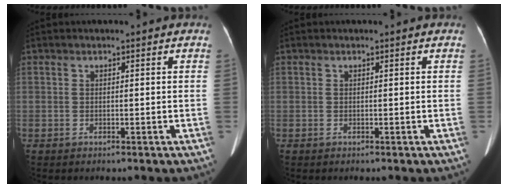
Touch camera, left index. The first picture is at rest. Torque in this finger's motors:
{"motor_torque": [0.00, 0.00, 0.00, 0.00]}